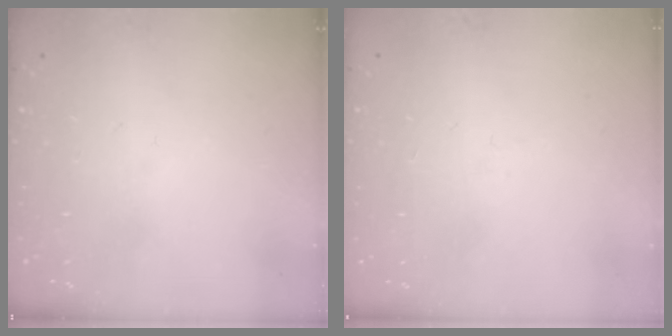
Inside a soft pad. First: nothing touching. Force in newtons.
{"total": 2.0, "press": 1.9, "slide": 0.5}